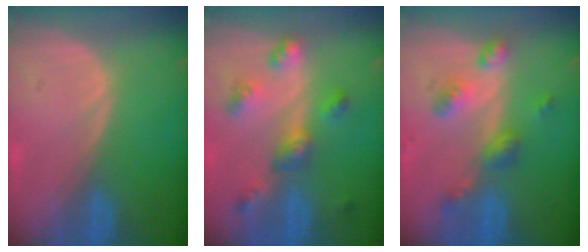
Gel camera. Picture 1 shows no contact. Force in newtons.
{"total": 6.7, "press": 5.9, "slide": 3.3}
{"total": 6.1, "press": 5.4, "slide": 2.9}